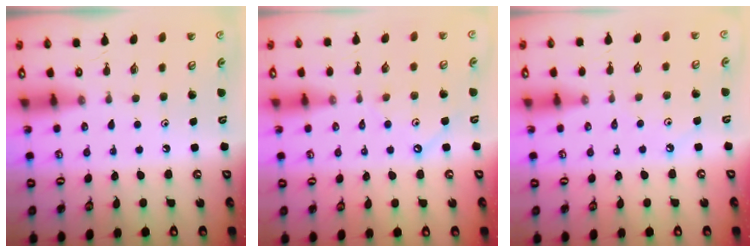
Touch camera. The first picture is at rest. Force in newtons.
{"total": 1.7, "press": 1.6, "slide": 0.3}
{"total": 1.7, "press": 1.7, "slide": 0.3}